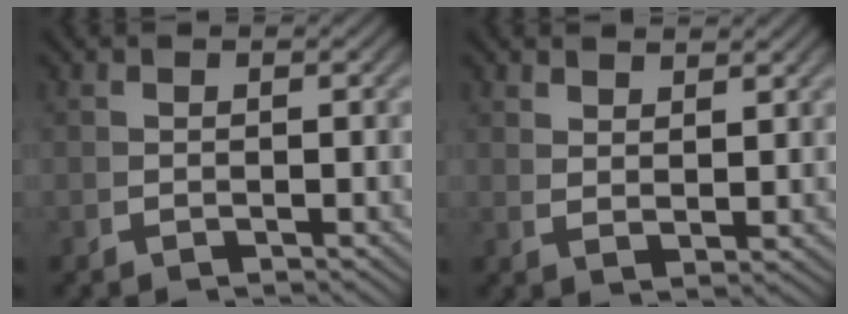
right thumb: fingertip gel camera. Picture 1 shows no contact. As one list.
[{"total": 2.3, "force": [2.1, 0.0, 0.7], "torque": [-0.007, 0.002, 0.046]}]